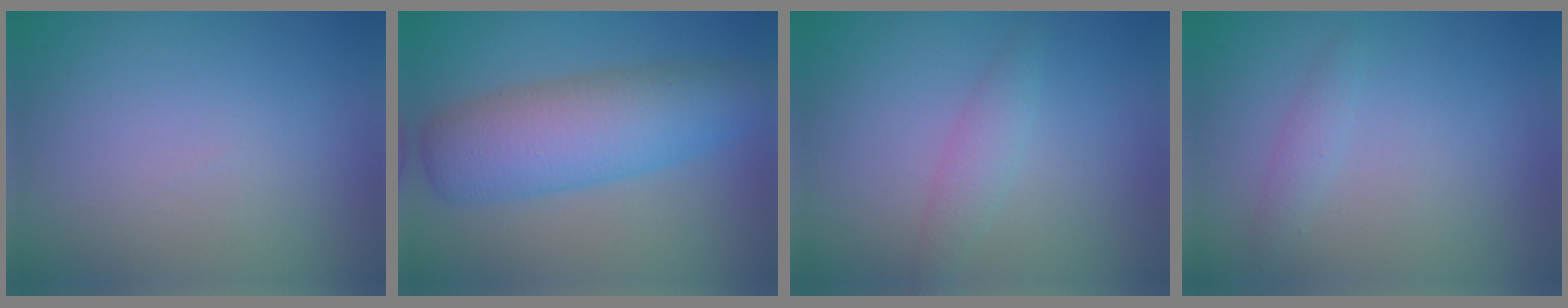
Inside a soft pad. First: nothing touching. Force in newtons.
{"total": 7.2, "press": 7.2, "slide": 0.1}
{"total": 1.8, "press": 1.8, "slide": 0.0}
{"total": 1.1, "press": 1.1, "slide": 0.0}